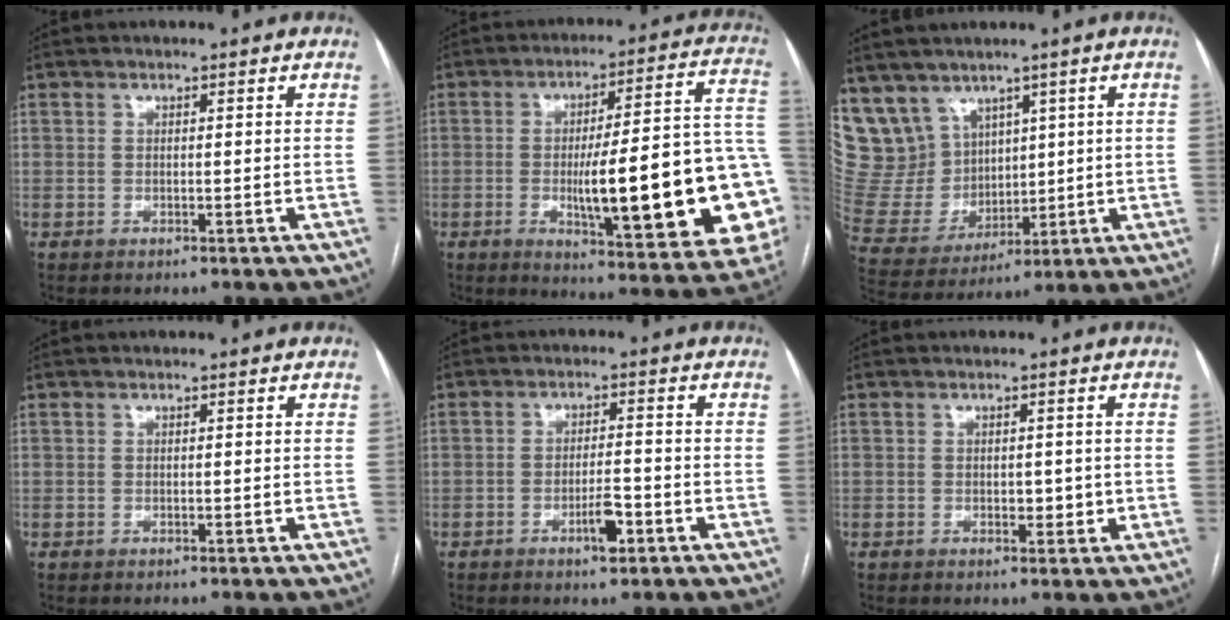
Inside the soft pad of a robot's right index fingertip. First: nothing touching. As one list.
[{"total": 25.4, "force": [-4.2, 3.5, 24.8], "torque": [-0.262, 0.008, -0.051]}, {"total": 12.2, "force": [7.9, 9.1, 1.9], "torque": [-0.067, 0.046, 0.186]}, {"total": 0.0}, {"total": 3.8, "force": [-2.0, 0.8, 3.1], "torque": [-0.058, 0.001, -0.031]}, {"total": 1.8, "force": [-0.1, 1.2, 1.3], "torque": [-0.016, 0.001, 0.003]}]